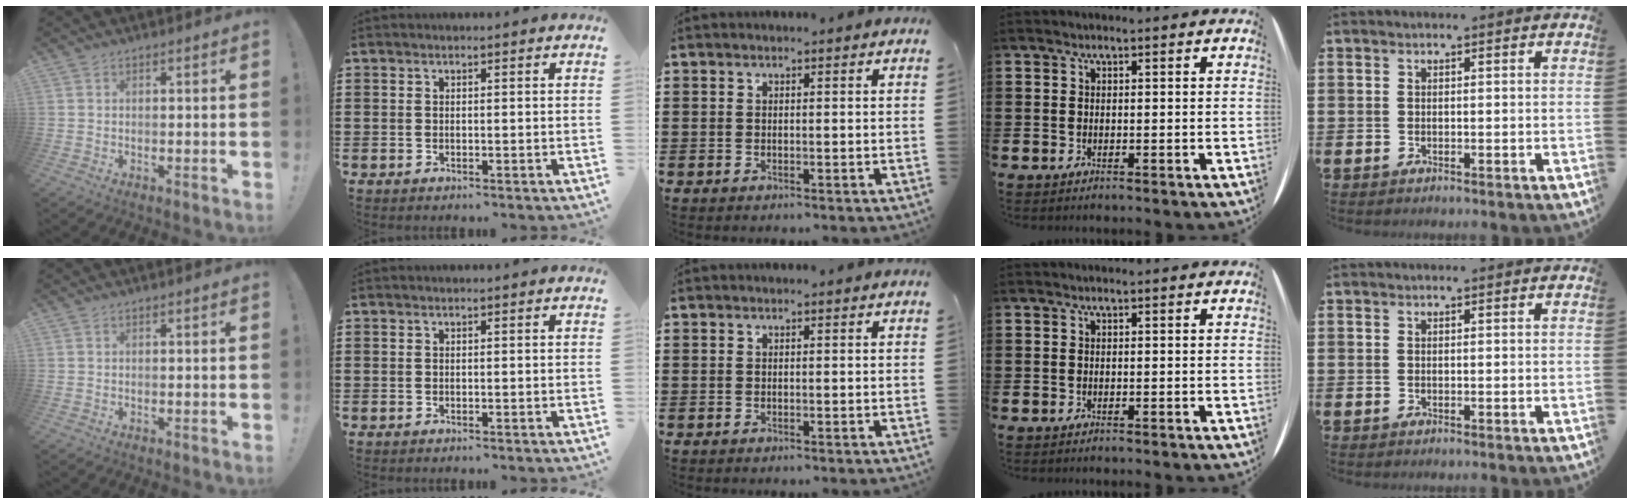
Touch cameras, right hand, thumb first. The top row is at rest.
{}